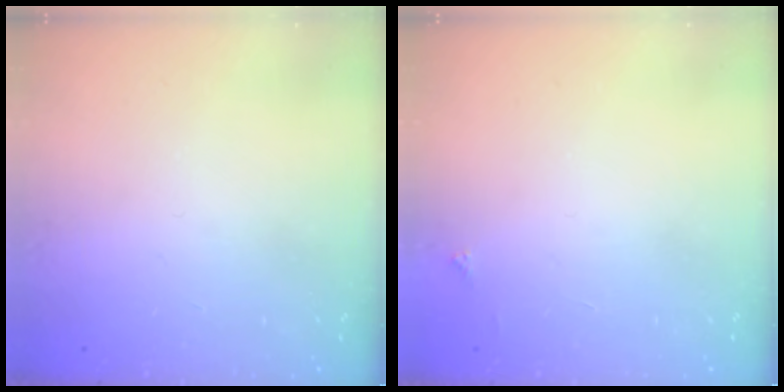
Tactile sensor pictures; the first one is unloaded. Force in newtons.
{"total": 2.0, "press": 2.0, "slide": 0.3}